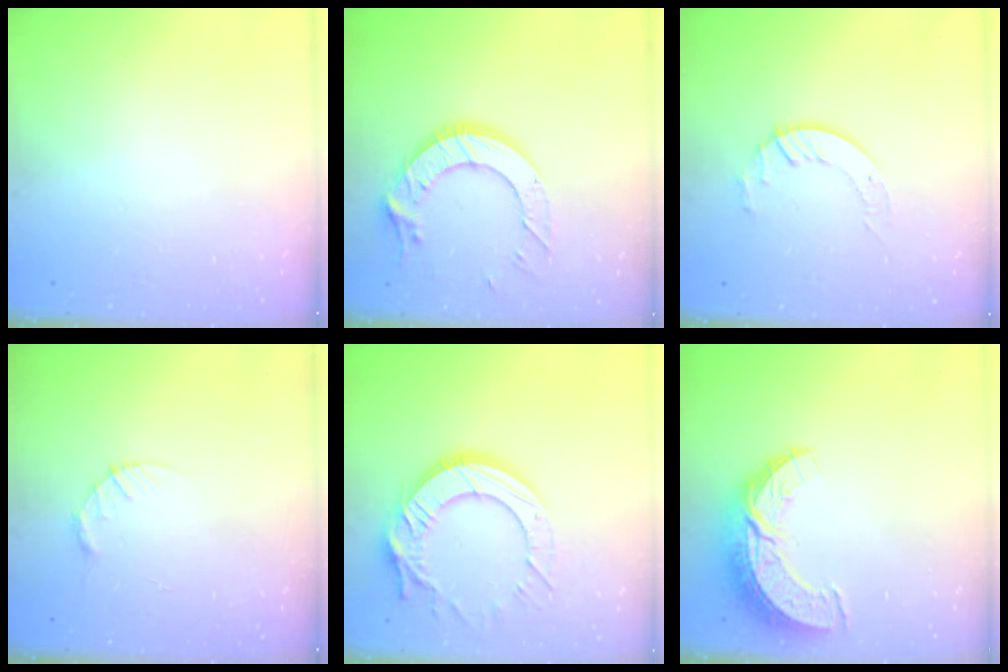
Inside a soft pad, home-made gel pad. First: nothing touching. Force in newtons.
{"total": 13.4, "press": 13.3, "slide": 0.8}
{"total": 5.7, "press": 5.7, "slide": 0.4}
{"total": 3.7, "press": 3.6, "slide": 0.4}
{"total": 17.4, "press": 17.3, "slide": 1.7}
{"total": 9.7, "press": 9.7, "slide": 0.7}